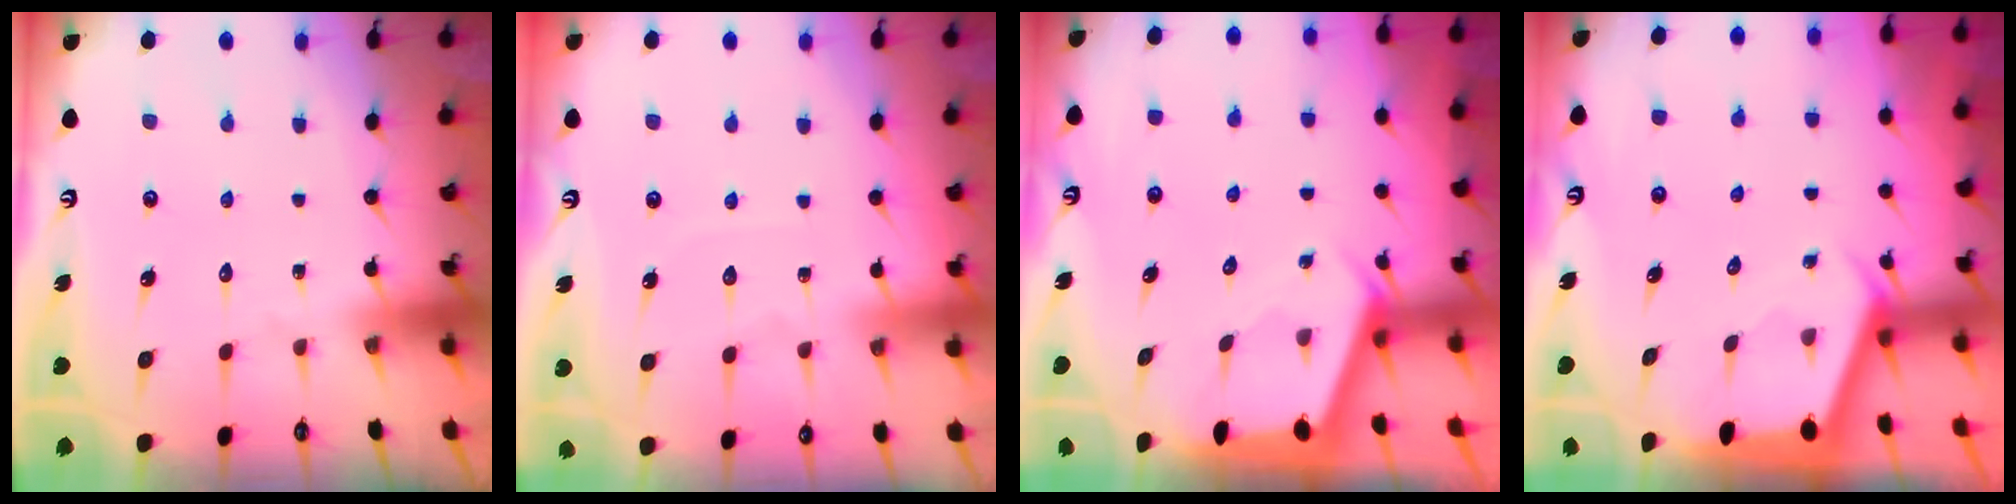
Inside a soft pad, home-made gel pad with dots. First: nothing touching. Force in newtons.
{"total": 3.8, "press": 3.8, "slide": 0.4}
{"total": 2.4, "press": 2.4, "slide": 0.3}
{"total": 2.2, "press": 2.2, "slide": 0.3}